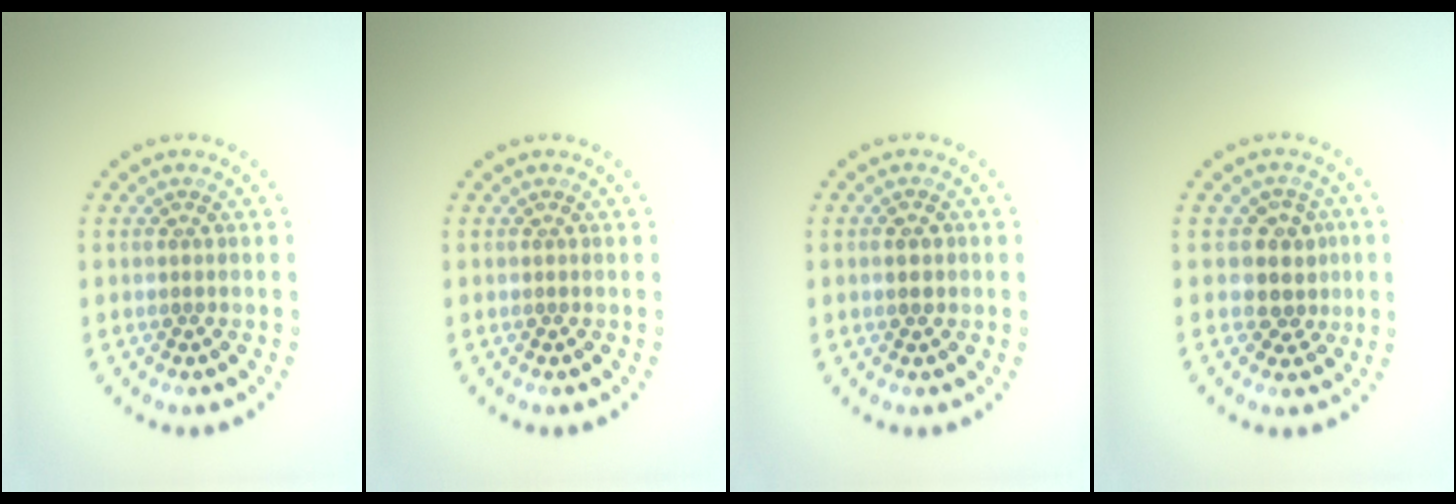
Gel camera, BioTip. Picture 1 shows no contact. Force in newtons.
{"total": 0.0}
{"total": 1.8, "press": 1.8, "slide": 0.2}
{"total": 2.9, "press": 2.3, "slide": 1.7}